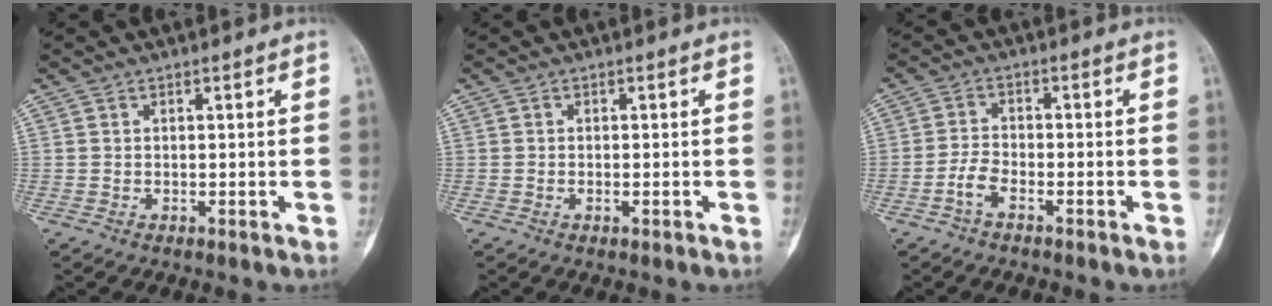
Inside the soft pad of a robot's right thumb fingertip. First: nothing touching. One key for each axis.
{"total": 0.8, "fx": -0.3, "fy": 0.3, "fz": 0.6, "tx": -0.012, "ty": 0.006, "tz": -0.003}
{"total": 3.3, "fx": -2.1, "fy": 1.4, "fz": 2.2, "tx": -0.046, "ty": 0.019, "tz": -0.044}